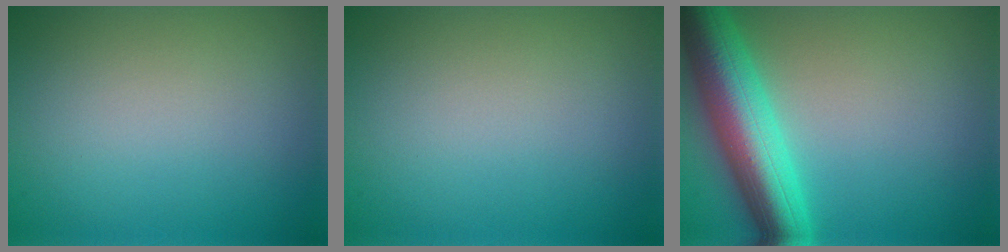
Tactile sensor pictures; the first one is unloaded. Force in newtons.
{"total": 0.0}
{"total": 8.6, "press": 8.6, "slide": 0.4}